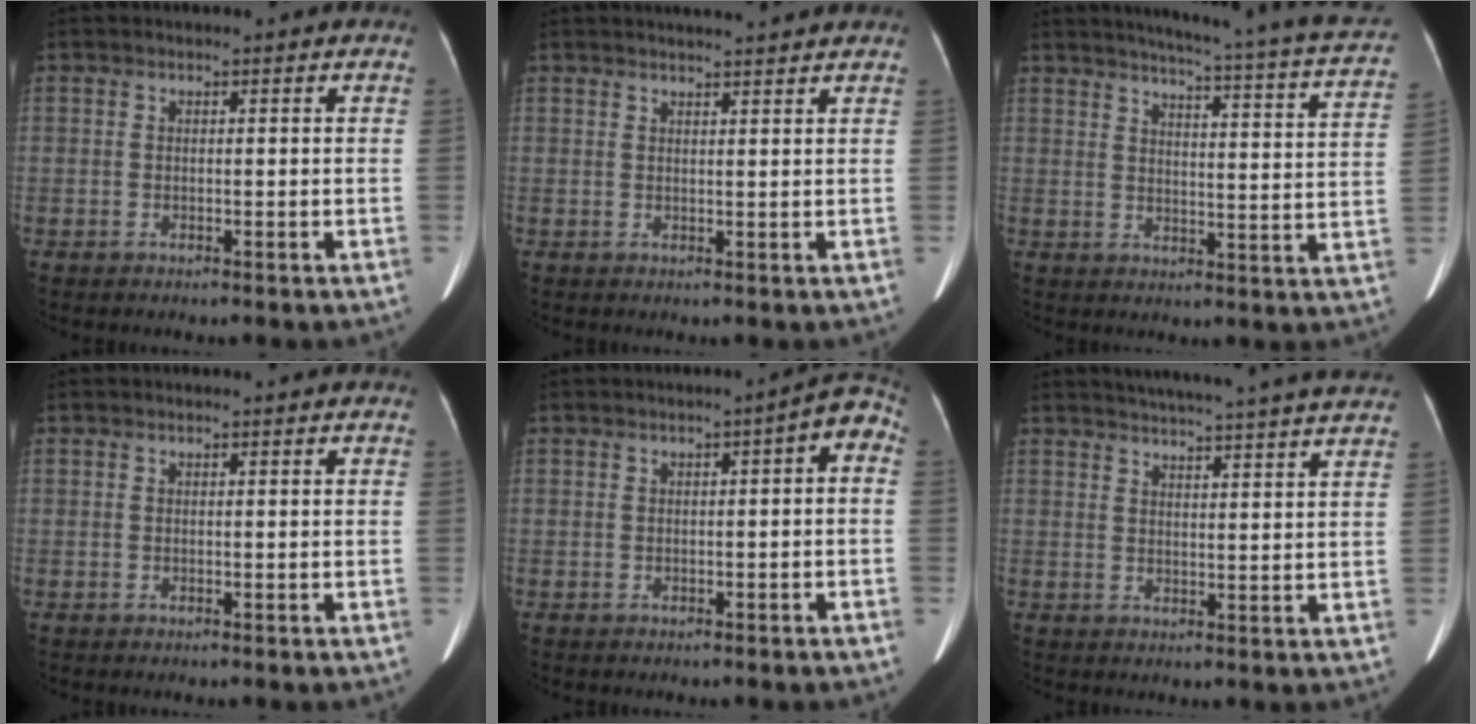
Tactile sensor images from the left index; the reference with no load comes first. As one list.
[{"total": 6.2, "force": [5.8, 0.0, 2.2], "torque": [-0.033, 0.021, 0.070]}, {"total": 22.4, "force": [20.1, 0.6, 9.9], "torque": [-0.133, -0.058, 0.230]}, {"total": 0.8, "force": [0.8, 0.1, 0.3], "torque": [-0.007, 0.012, 0.010]}, {"total": 3.7, "force": [0.0, 1.0, 3.6], "torque": [-0.029, 0.022, -0.010]}, {"total": 18.2, "force": [16.9, -0.4, 6.8], "torque": [-0.107, -0.015, 0.212]}]